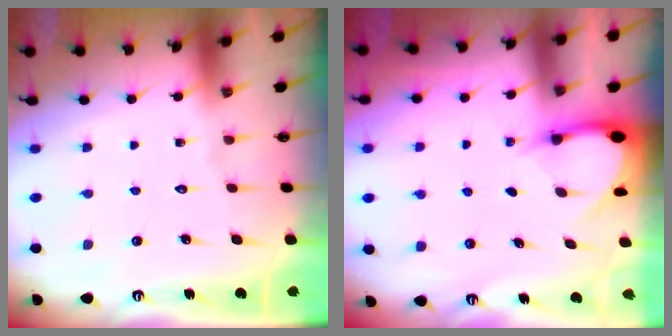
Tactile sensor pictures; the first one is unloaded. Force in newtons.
{"total": 3.6, "press": 3.6, "slide": 0.2}